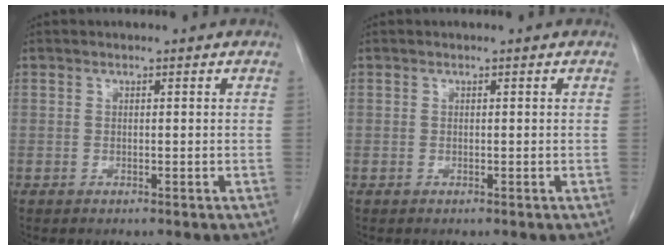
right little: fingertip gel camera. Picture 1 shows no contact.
{"total": 0.0}